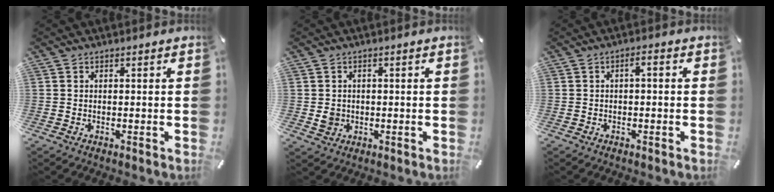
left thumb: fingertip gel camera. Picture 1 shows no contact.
{"total": 2.8, "force": [-0.2, 2.6, 1.0], "torque": [-0.003, -0.003, -0.007]}
{"total": 2.1, "force": [-0.7, 0.6, 1.8], "torque": [-0.033, 0.008, -0.014]}